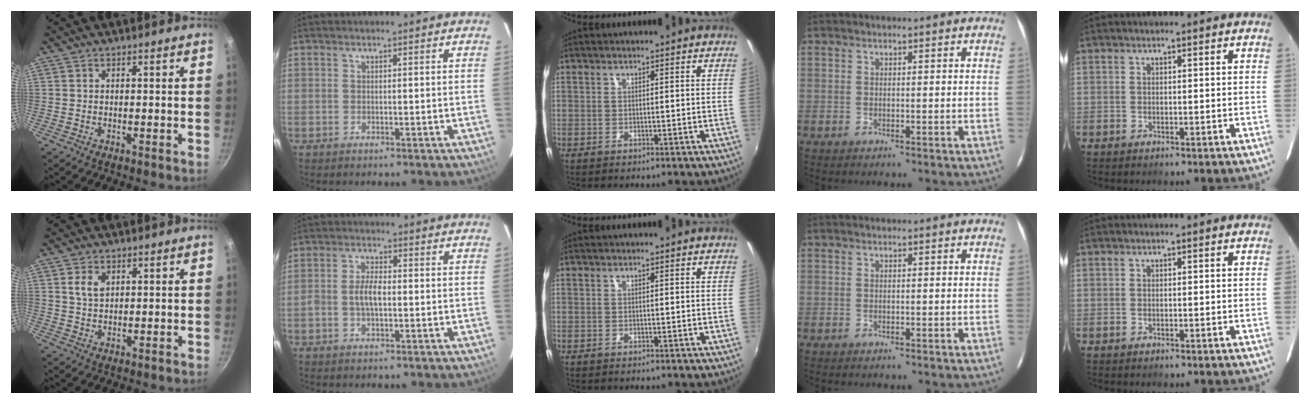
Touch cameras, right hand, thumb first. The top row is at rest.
{"thumb": {"total": 3.8, "force": [1.4, 2.5, 2.5], "torque": [-0.038, -0.004, 0.028]}, "index": {"total": 4.5, "force": [-0.7, 2.1, 3.9], "torque": [-0.080, 0.007, -0.012]}}